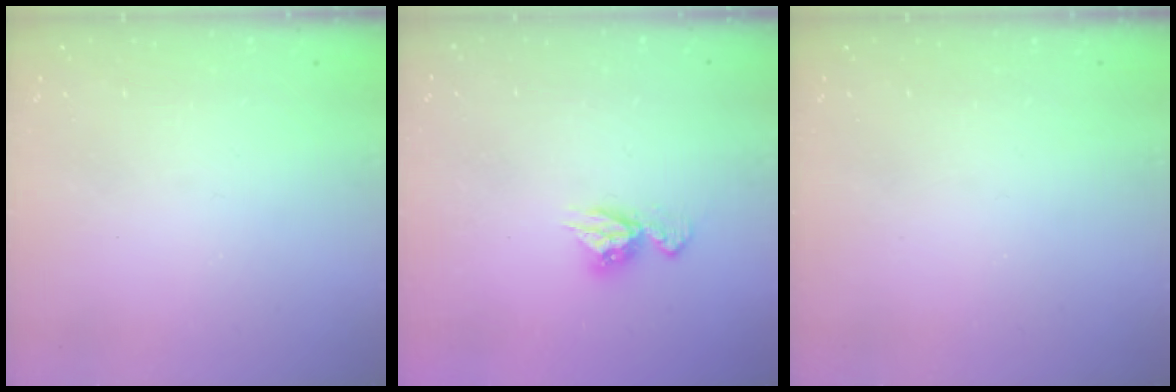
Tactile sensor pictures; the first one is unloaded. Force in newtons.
{"total": 7.8, "press": 7.8, "slide": 0.6}
{"total": 0.0}